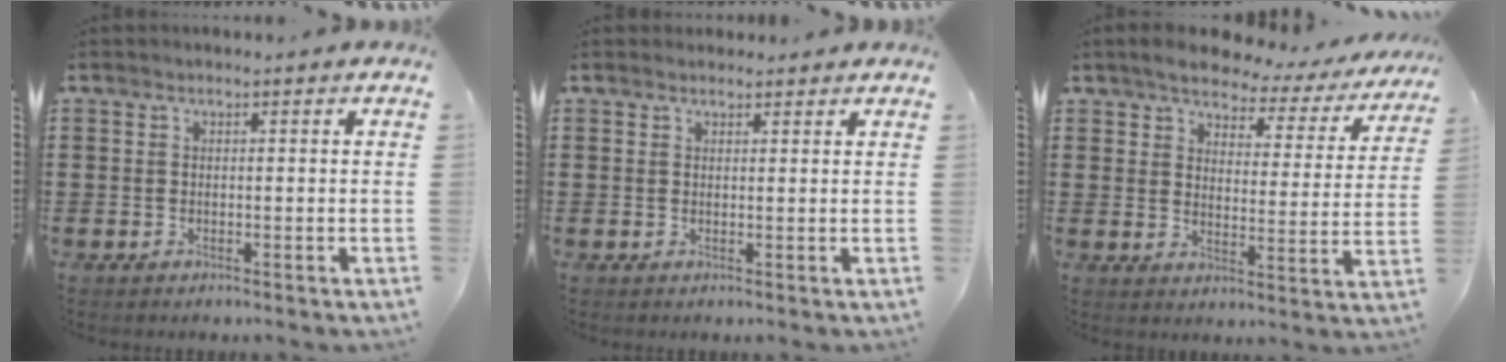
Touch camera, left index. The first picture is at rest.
{"total": 1.0, "force": [1.0, 0.4, 0.0], "torque": [-0.002, 0.002, 0.019]}
{"total": 4.6, "force": [4.2, 1.3, 1.5], "torque": [-0.045, -0.025, 0.066]}